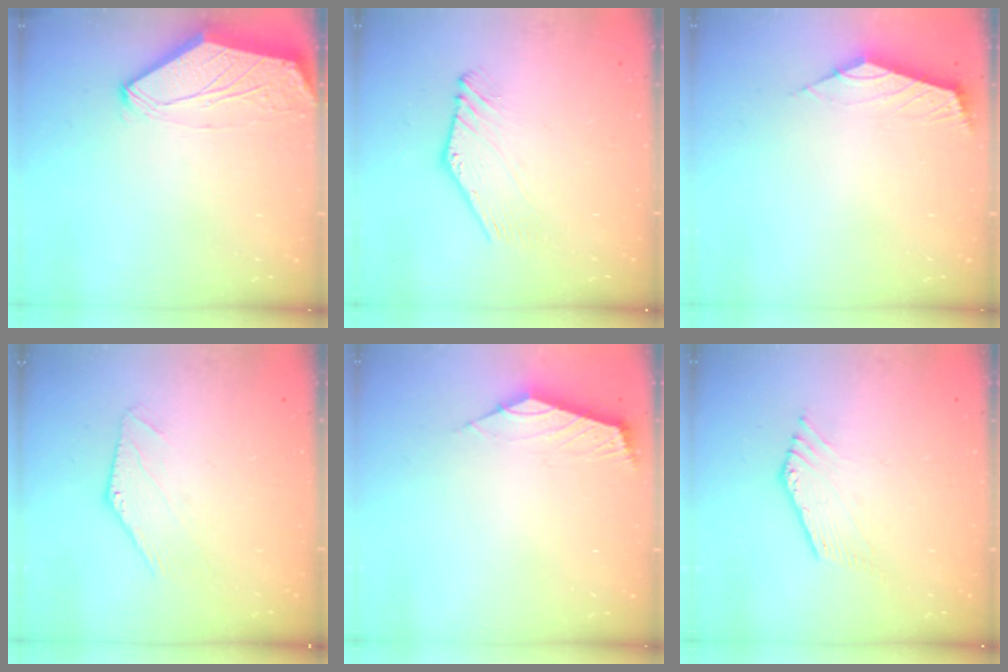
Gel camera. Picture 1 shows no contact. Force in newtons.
{"total": 1.5, "press": 1.4, "slide": 0.2}
{"total": 2.4, "press": 2.3, "slide": 0.6}
{"total": 0.0}
{"total": 2.3, "press": 2.3, "slide": 0.6}
{"total": 1.1, "press": 1.1, "slide": 0.1}